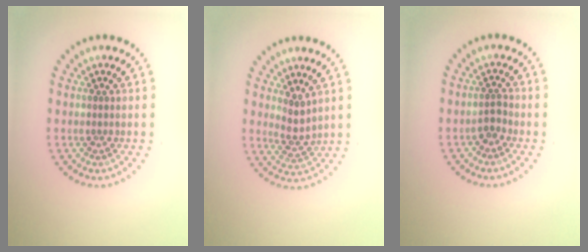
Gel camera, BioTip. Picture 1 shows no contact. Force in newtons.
{"total": 2.0, "press": 1.5, "slide": 1.3}
{"total": 1.3, "press": 1.1, "slide": 0.8}